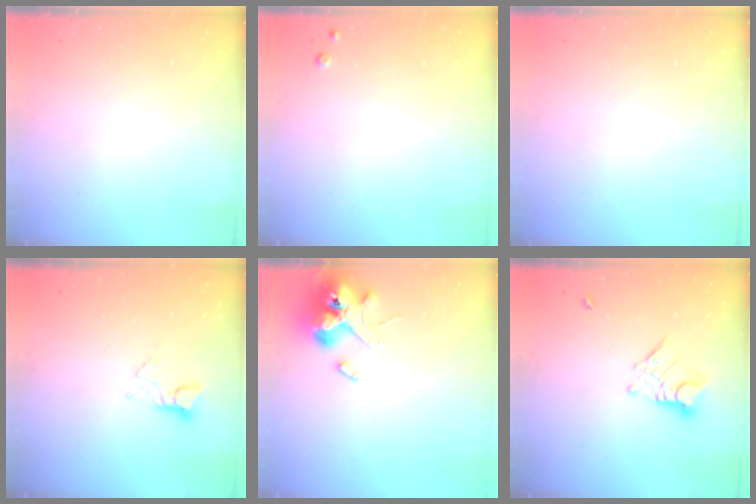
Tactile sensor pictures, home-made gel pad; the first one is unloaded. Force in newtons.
{"total": 3.5, "press": 3.5, "slide": 0.6}
{"total": 0.0}
{"total": 2.5, "press": 2.5, "slide": 0.1}
{"total": 12.6, "press": 12.5, "slide": 1.9}
{"total": 8.3, "press": 8.2, "slide": 0.6}